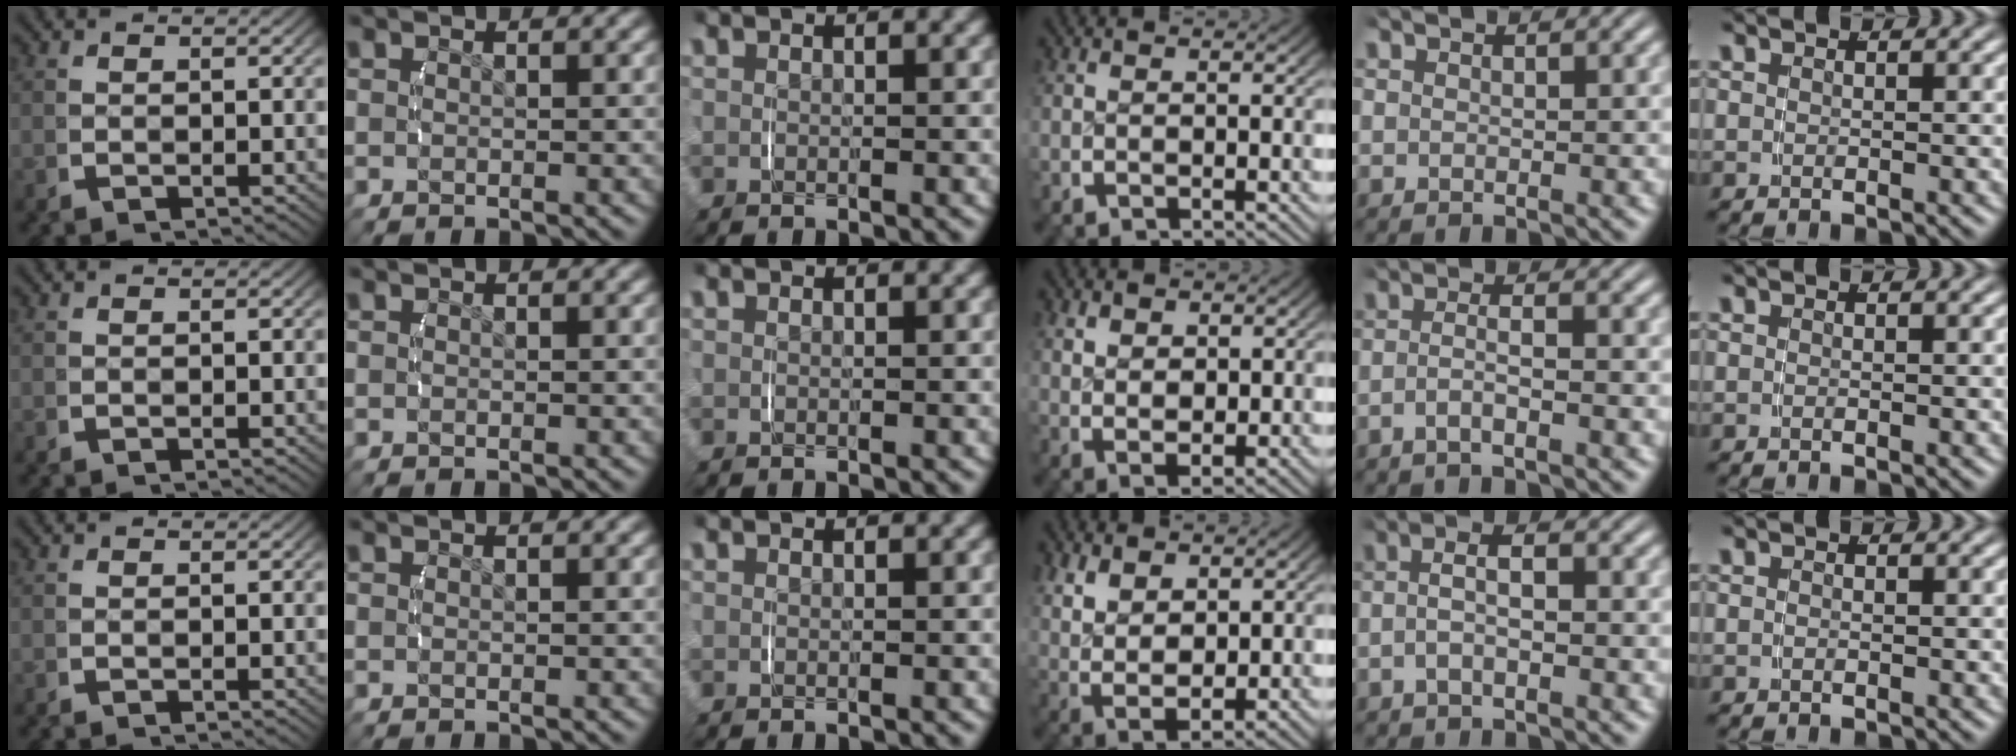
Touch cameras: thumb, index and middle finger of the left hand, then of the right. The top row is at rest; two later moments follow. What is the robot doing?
{"motion": "lift_and_place", "object": "scarf"}